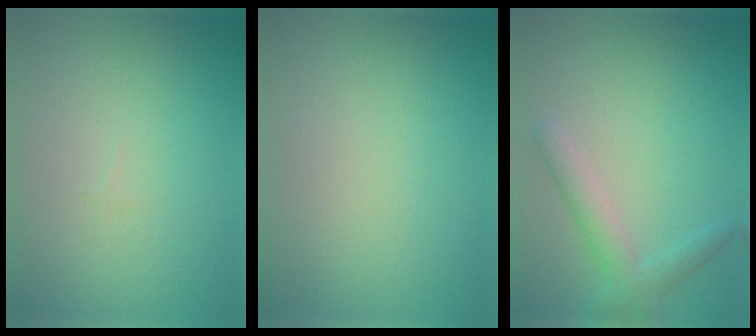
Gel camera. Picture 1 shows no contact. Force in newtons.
{"total": 0.0}
{"total": 2.7, "press": 2.7, "slide": 0.1}